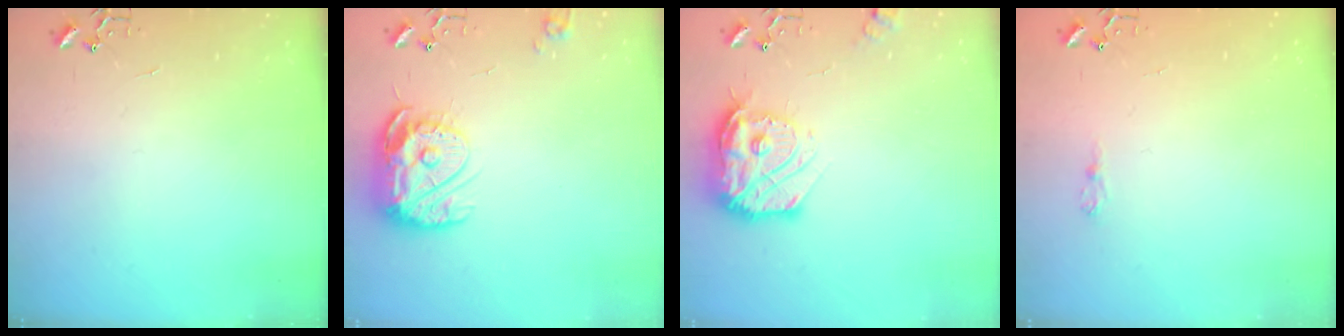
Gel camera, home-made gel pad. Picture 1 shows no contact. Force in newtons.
{"total": 15.4, "press": 15.3, "slide": 1.3}
{"total": 18.7, "press": 18.6, "slide": 1.8}
{"total": 6.5, "press": 6.5, "slide": 0.6}